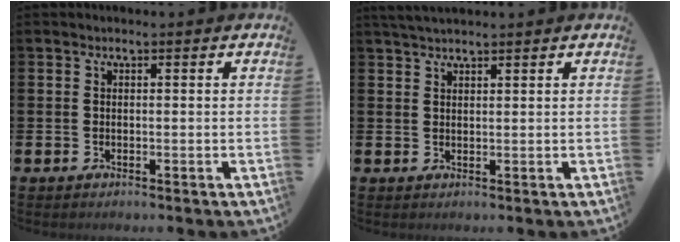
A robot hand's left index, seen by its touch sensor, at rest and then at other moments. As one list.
[{"total": 2.5, "force": [2.3, 0.4, 0.8], "torque": [-0.019, -0.002, 0.042]}]